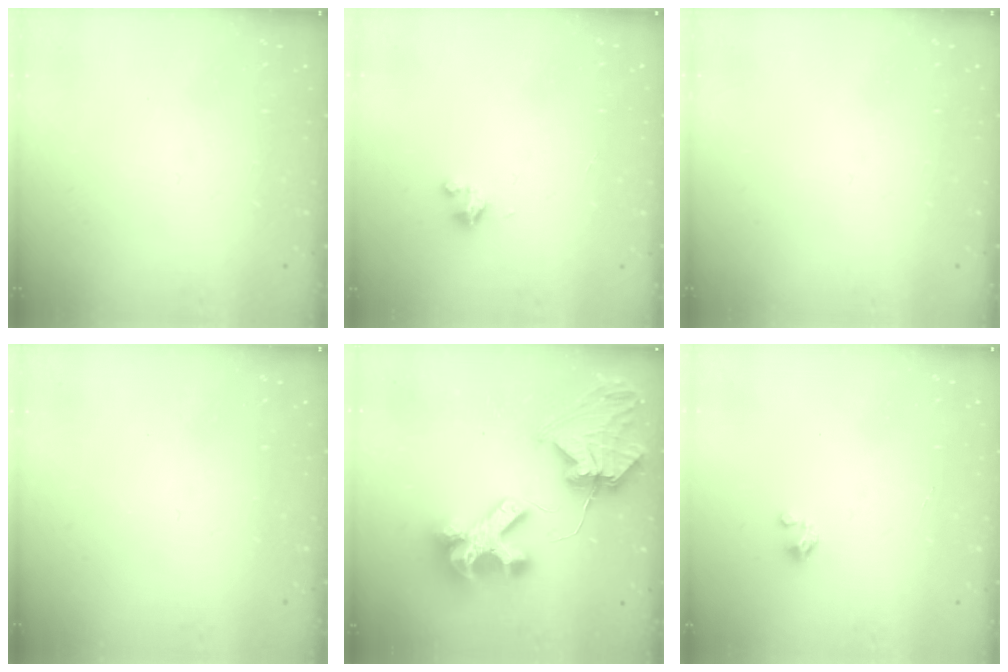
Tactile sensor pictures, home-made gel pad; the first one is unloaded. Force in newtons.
{"total": 2.7, "press": 2.6, "slide": 0.4}
{"total": 0.0}
{"total": 0.0}
{"total": 14.4, "press": 14.3, "slide": 1.6}
{"total": 0.0}